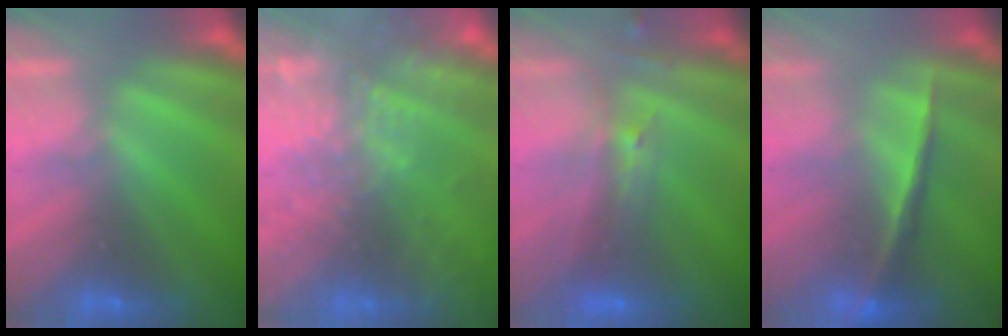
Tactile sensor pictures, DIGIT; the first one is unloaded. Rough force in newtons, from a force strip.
{"total": 6.0}
{"total": 2.4}
{"total": 2.0}